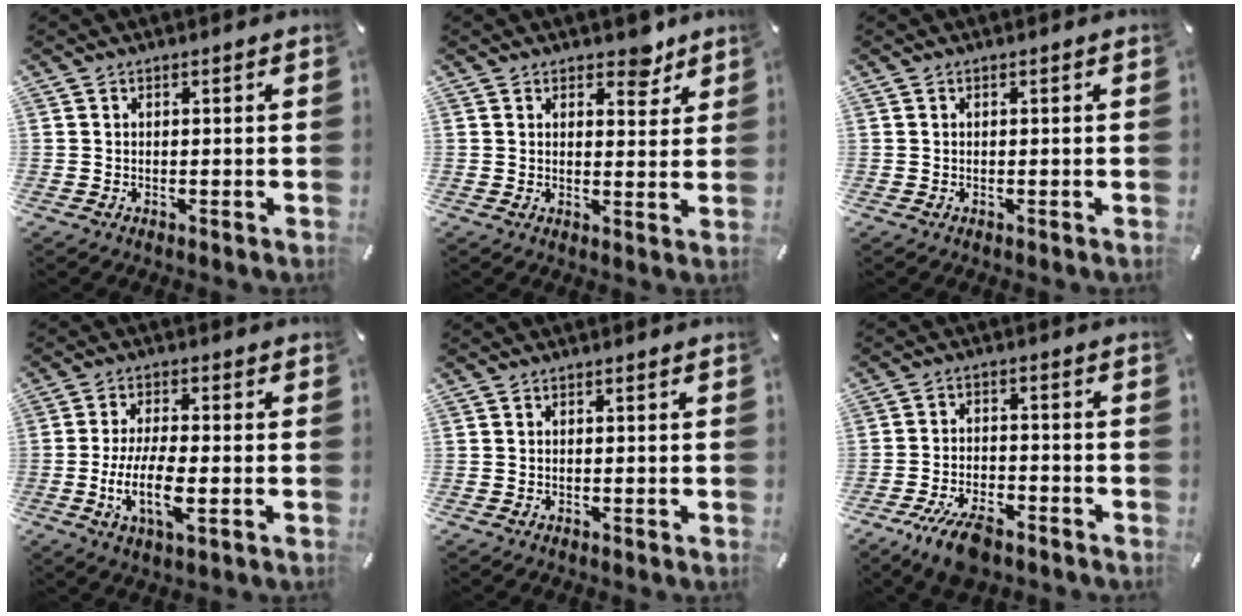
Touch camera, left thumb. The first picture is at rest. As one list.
[{"total": 5.7, "force": [4.2, 3.2, 2.1], "torque": [-0.006, -0.026, 0.067]}, {"total": 0.0}, {"total": 10.6, "force": [-2.3, 4.0, 9.5], "torque": [-0.201, -0.009, -0.041]}, {"total": 0.0}, {"total": 8.4, "force": [-5.8, 3.6, 5.0], "torque": [-0.095, 0.027, -0.106]}]